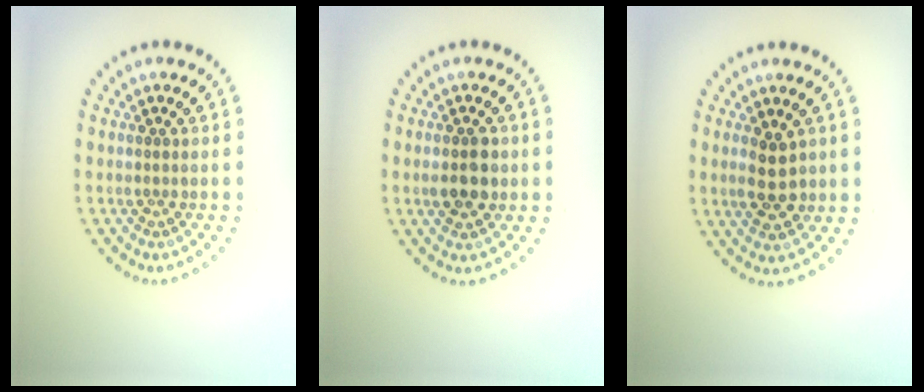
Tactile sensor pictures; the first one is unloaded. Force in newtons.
{"total": 3.2, "press": 3.2, "slide": 0.3}
{"total": 2.8, "press": 2.8, "slide": 0.3}